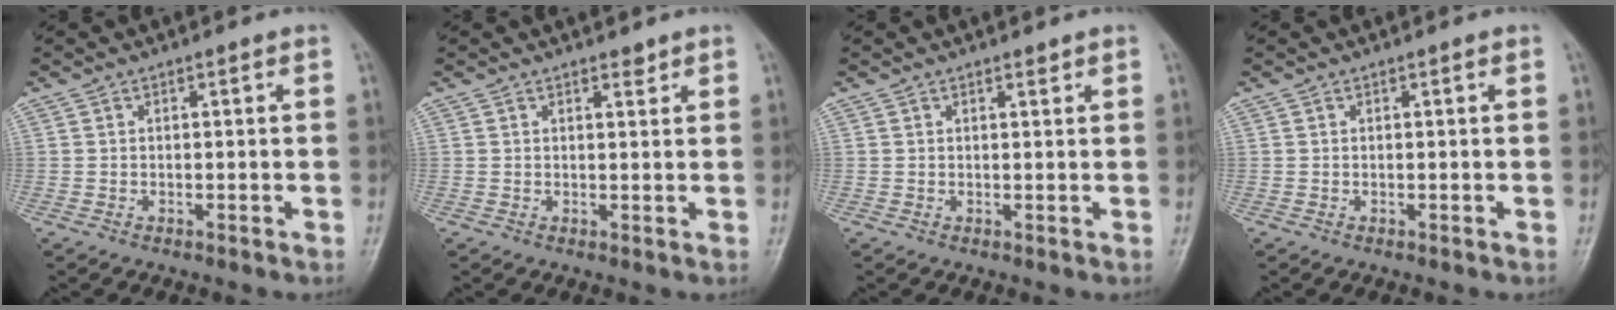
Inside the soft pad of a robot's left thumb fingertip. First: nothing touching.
{"total": 1.4, "force": [1.2, 0.5, 0.6], "torque": [-0.003, -0.008, 0.016]}
{"total": 0.9, "force": [0.7, 0.3, 0.5], "torque": [-0.008, -0.005, 0.011]}
{"total": 0.0}